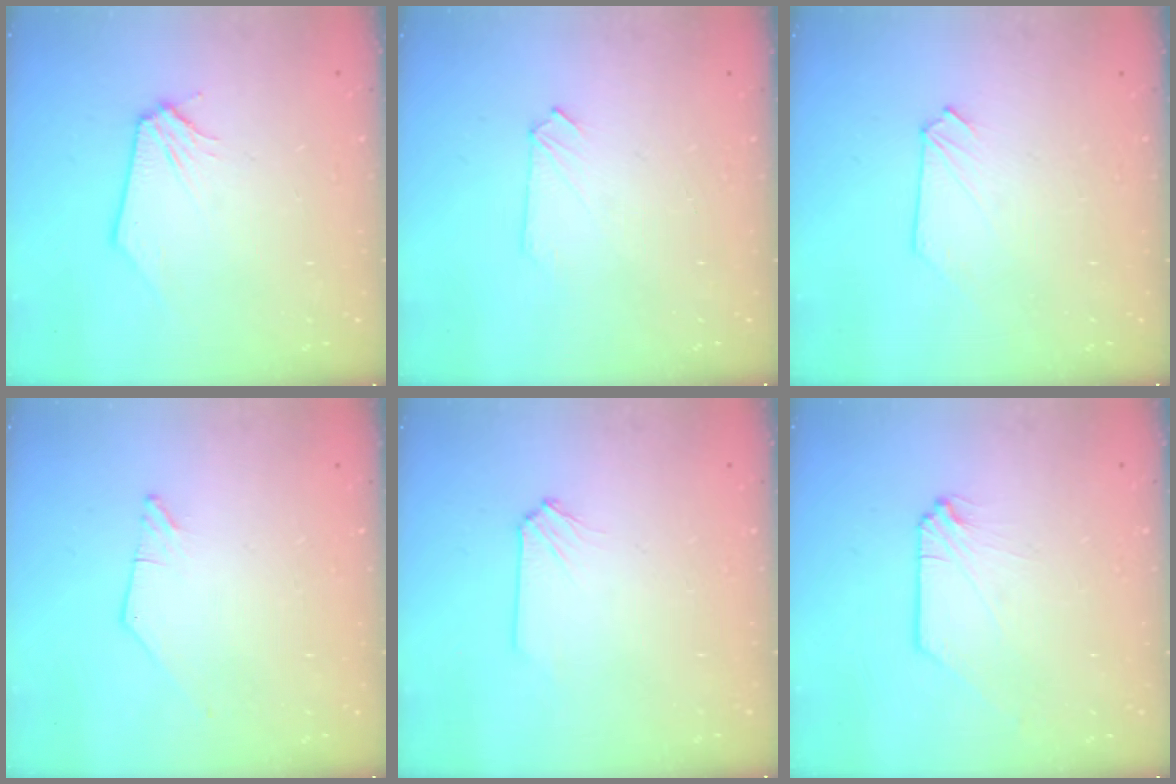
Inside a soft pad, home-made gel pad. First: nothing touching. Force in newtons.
{"total": 2.6, "press": 2.6, "slide": 0.6}
{"total": 0.0}
{"total": 0.0}
{"total": 0.0}
{"total": 0.0}